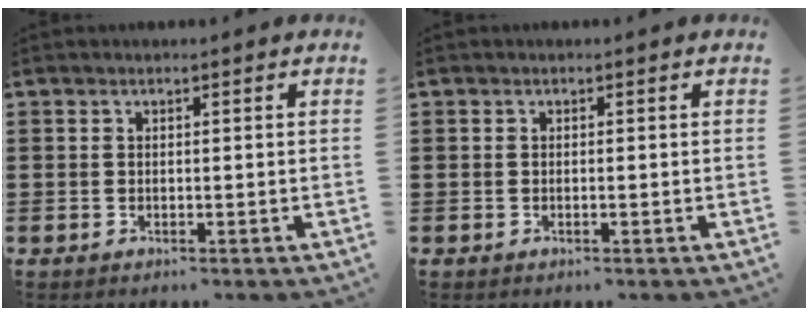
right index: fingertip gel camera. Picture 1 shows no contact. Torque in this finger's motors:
{"motor_torque": [0.19, 0.14, -0.01, 0.00]}